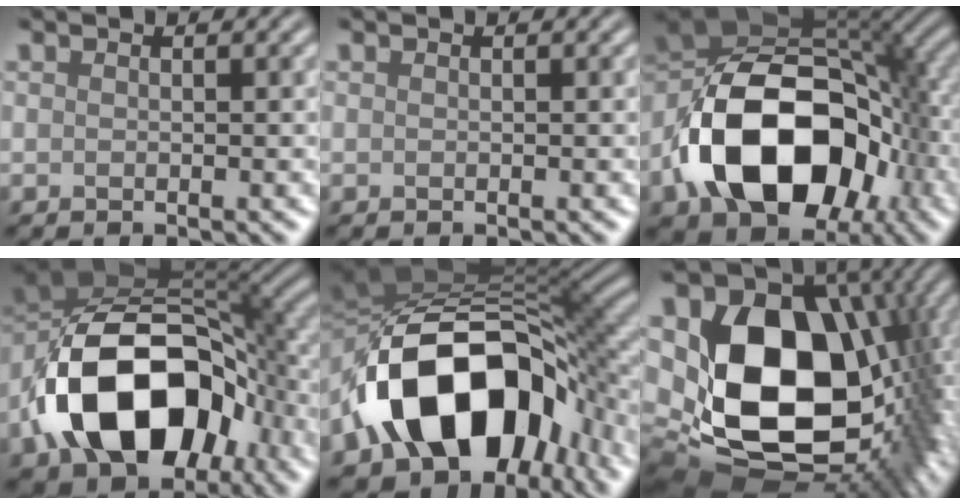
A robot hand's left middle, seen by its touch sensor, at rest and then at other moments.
{"total": 0.0}
{"total": 15.4, "force": [-4.5, 9.9, 10.9], "torque": [-0.190, 0.003, -0.088]}
{"total": 15.3, "force": [-5.1, 9.5, 10.8], "torque": [-0.188, -0.001, -0.094]}
{"total": 16.0, "force": [-5.0, 10.1, 11.4], "torque": [-0.179, 0.003, -0.085]}
{"total": 18.8, "force": [1.4, 13.1, 13.4], "torque": [-0.247, -0.046, 0.066]}